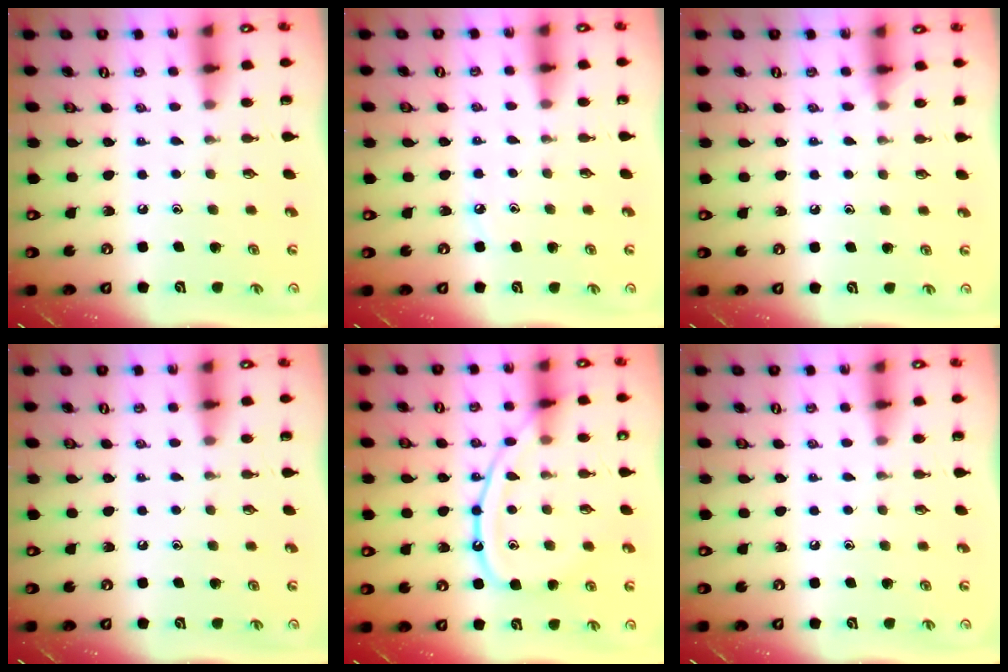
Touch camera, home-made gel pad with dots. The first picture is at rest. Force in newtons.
{"total": 2.7, "press": 2.7, "slide": 0.4}
{"total": 5.1, "press": 5.1, "slide": 0.7}
{"total": 0.0}
{"total": 14.3, "press": 14.2, "slide": 1.4}
{"total": 0.0}